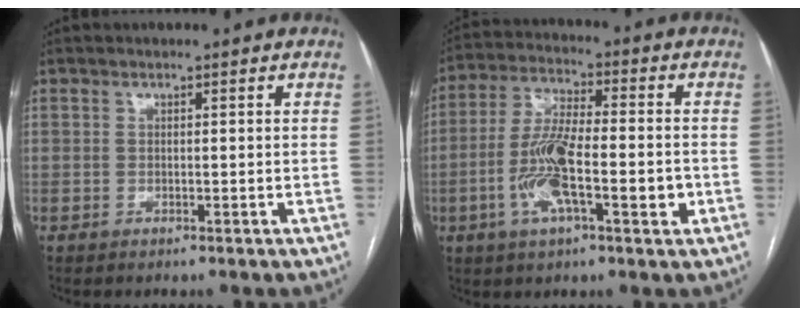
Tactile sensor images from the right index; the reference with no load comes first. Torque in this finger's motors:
{"motor_torque": [0.53, -0.14, 0.70, 0.21]}